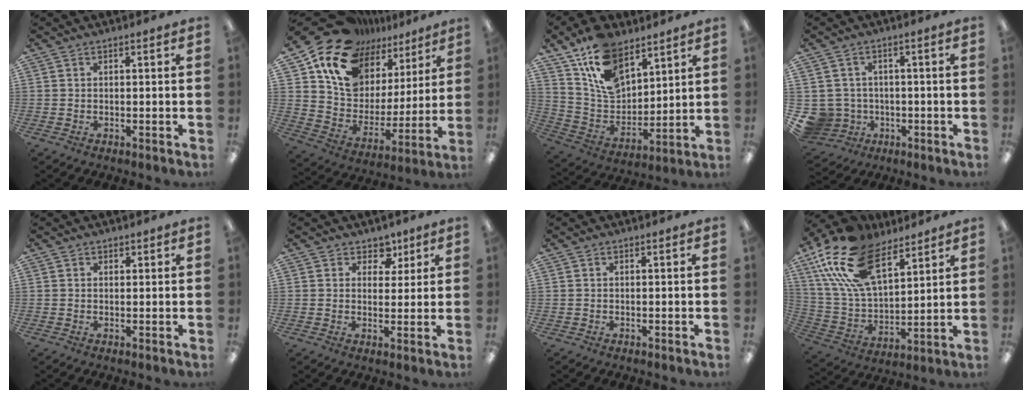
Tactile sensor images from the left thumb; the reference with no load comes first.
{"total": 18.1, "force": [13.0, 11.1, 5.9], "torque": [-0.130, -0.094, 0.242]}
{"total": 15.8, "force": [9.8, 9.3, 8.2], "torque": [-0.157, -0.042, 0.187]}
{"total": 6.4, "force": [-1.1, 6.3, 1.0], "torque": [-0.060, 0.002, -0.014]}
{"total": 1.0, "force": [0.8, 0.6, 0.0], "torque": [0.008, -0.002, 0.012]}
{"total": 5.2, "force": [3.0, 4.0, 1.5], "torque": [-0.011, -0.011, 0.050]}
{"total": 0.0}
{"total": 21.8, "force": [12.9, 11.2, 13.7], "torque": [-0.299, -0.050, 0.233]}